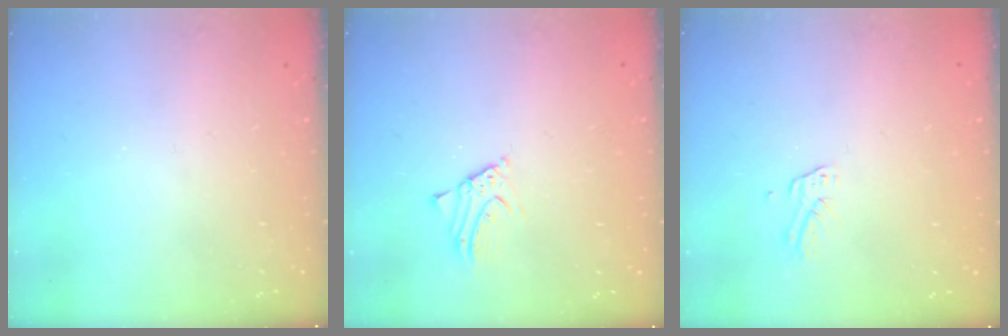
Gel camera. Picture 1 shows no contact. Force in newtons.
{"total": 2.4, "press": 2.4, "slide": 0.2}
{"total": 2.7, "press": 2.7, "slide": 0.2}